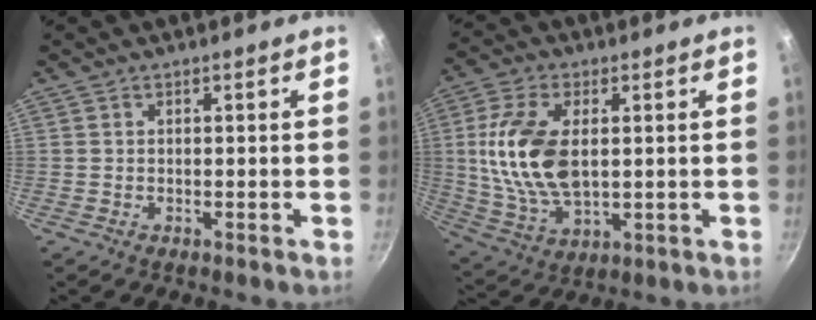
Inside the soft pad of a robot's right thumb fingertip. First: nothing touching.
{"total": 15.2, "force": [1.8, 8.5, 12.5], "torque": [-0.236, -0.005, 0.040]}